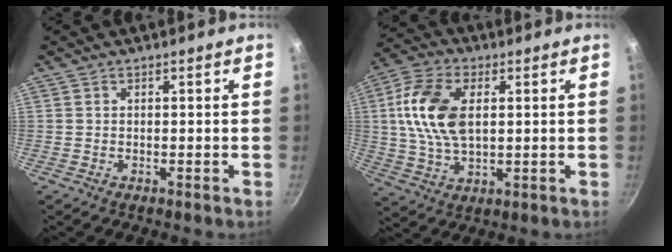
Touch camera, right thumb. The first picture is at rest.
{"total": 13.6, "force": [2.2, 8.1, 10.7], "torque": [-0.196, 0.004, 0.036]}